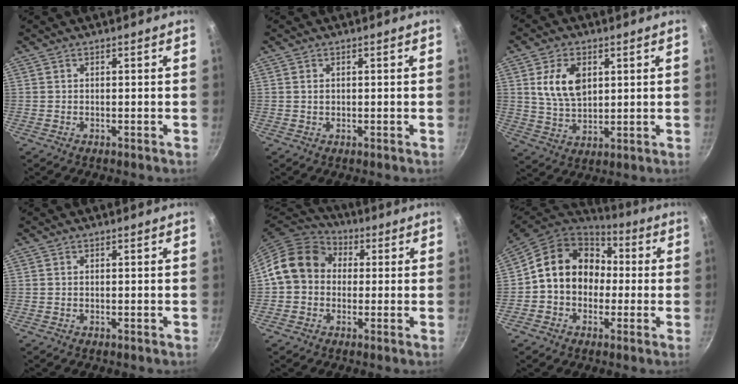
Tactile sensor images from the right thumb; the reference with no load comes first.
{"total": 1.0, "force": [0.1, 0.8, 0.6], "torque": [-0.008, 0.002, 0.003]}
{"total": 9.7, "force": [2.8, 6.2, 6.9], "torque": [-0.116, -0.016, 0.055]}
{"total": 0.0}
{"total": 12.5, "force": [1.3, 10.5, 6.7], "torque": [-0.082, 0.027, 0.002]}
{"total": 15.9, "force": [0.5, 13.2, 8.8], "torque": [-0.112, 0.046, -0.005]}